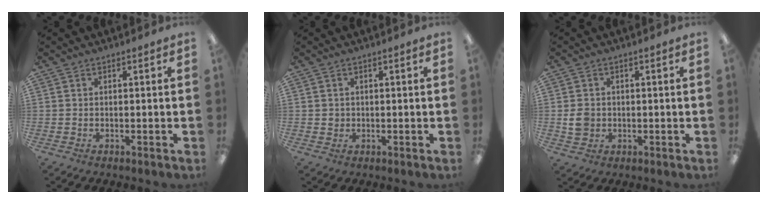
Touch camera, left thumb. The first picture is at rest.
{"total": 1.3, "force": [0.3, 1.3, 0.3], "torque": [-0.008, 0.005, 0.005]}
{"total": 4.3, "force": [-0.1, 3.8, 2.0], "torque": [-0.036, 0.003, -0.003]}